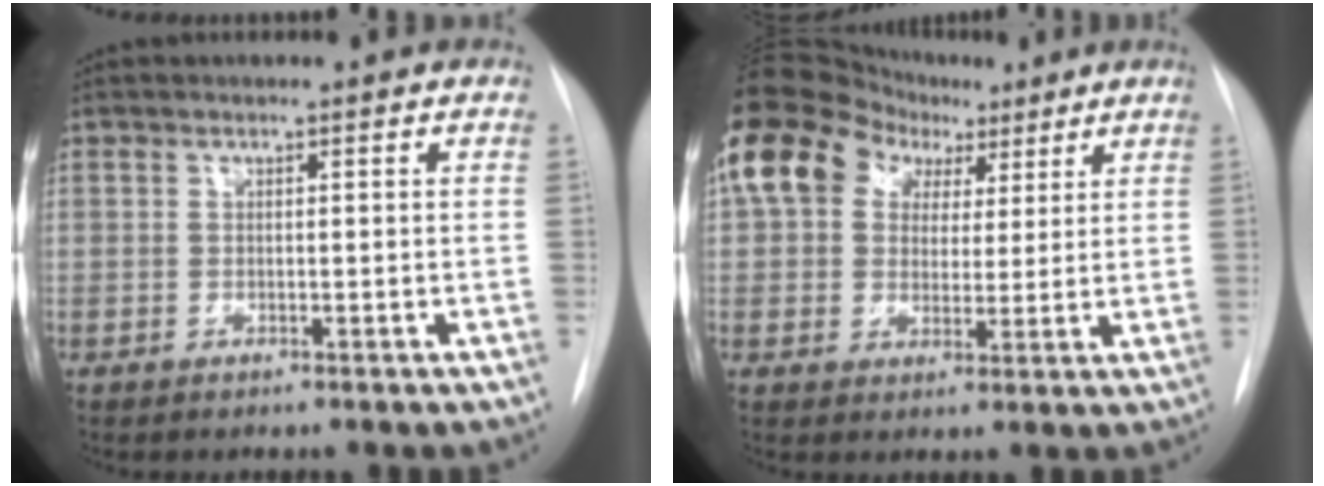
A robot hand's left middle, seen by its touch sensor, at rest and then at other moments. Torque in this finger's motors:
{"motor_torque": [1.44, -0.70, 1.05, 0.21]}